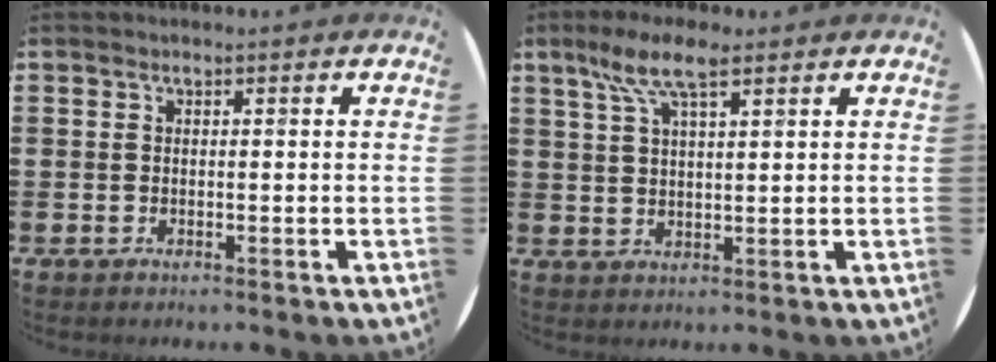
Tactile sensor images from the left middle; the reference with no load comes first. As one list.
[{"total": 7.0, "force": [4.4, 1.9, 5.1], "torque": [-0.109, 0.007, 0.076]}]